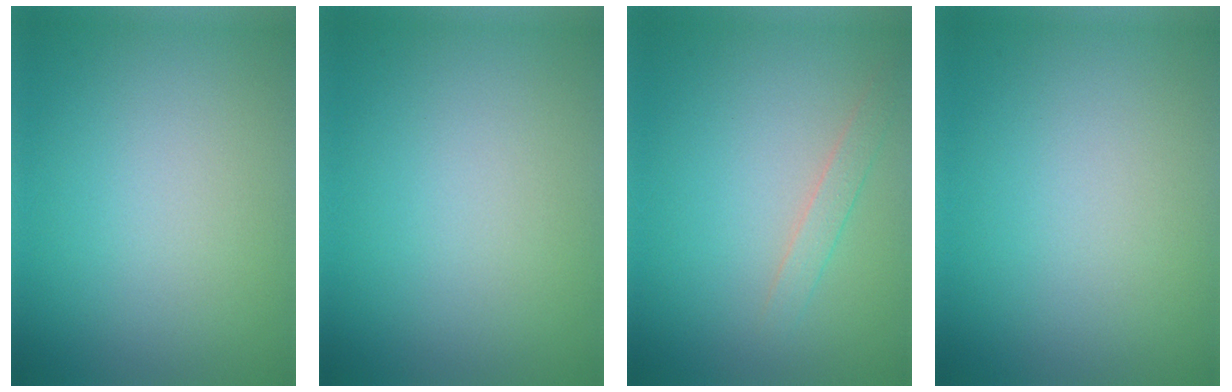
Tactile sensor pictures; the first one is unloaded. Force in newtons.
{"total": 0.0}
{"total": 1.3, "press": 1.3, "slide": 0.1}
{"total": 0.0}